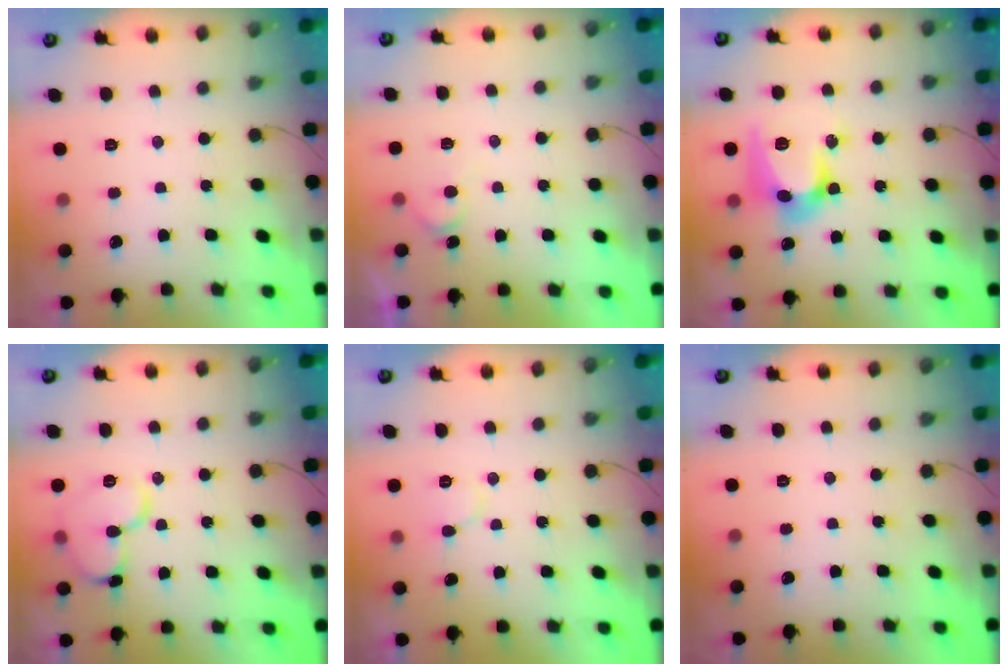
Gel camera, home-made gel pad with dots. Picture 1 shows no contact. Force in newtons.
{"total": 3.8, "press": 3.8, "slide": 0.3}
{"total": 16.9, "press": 16.9, "slide": 0.6}
{"total": 11.6, "press": 11.5, "slide": 1.6}
{"total": 6.4, "press": 6.4, "slide": 0.6}
{"total": 0.0}